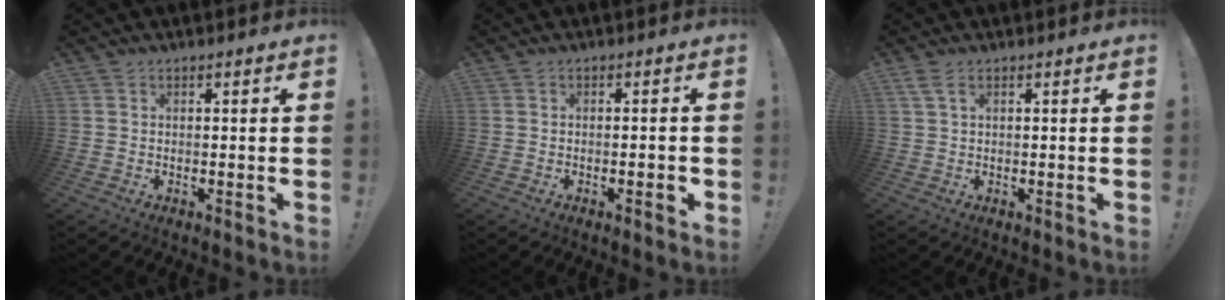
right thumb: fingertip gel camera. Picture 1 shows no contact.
{"total": 2.3, "force": [-1.1, 0.5, 2.0], "torque": [-0.032, 0.008, -0.017]}
{"total": 2.6, "force": [1.2, 1.1, 2.1], "torque": [-0.043, 0.003, 0.024]}